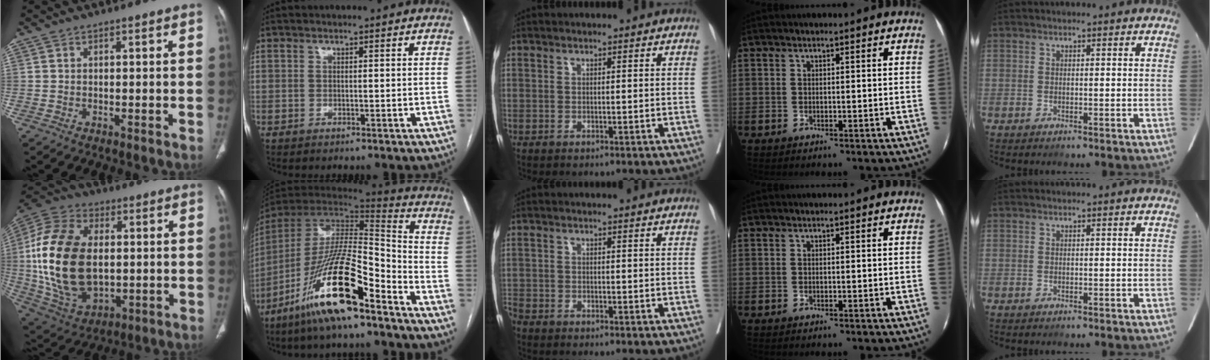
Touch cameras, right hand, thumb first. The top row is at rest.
{"thumb": {"total": 24.7, "force": [0.7, 15.5, 19.2], "torque": [-0.382, -0.004, 0.026]}, "index": {"total": 20.1, "force": [-12.7, 2.8, 15.3], "torque": [-0.307, -0.027, -0.236]}, "middle": {"total": 2.5, "force": [-2.3, 0.6, 0.6], "torque": [-0.011, -0.005, -0.048]}}